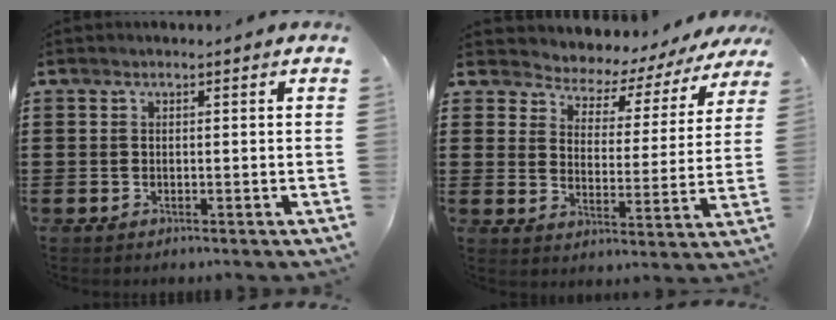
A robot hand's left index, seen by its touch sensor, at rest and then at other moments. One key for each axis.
{"total": 3.4, "fx": 3.3, "fy": 0.8, "fz": 0.1, "tx": -0.028, "ty": -0.031, "tz": 0.045}